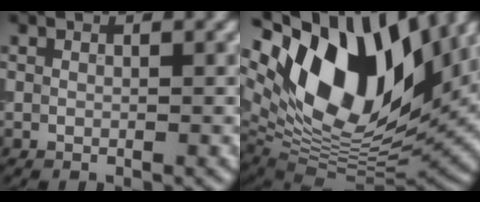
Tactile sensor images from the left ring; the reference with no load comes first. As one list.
[{"total": 17.8, "force": [7.0, 9.7, 13.2], "torque": [-0.258, 0.017, 0.118]}]